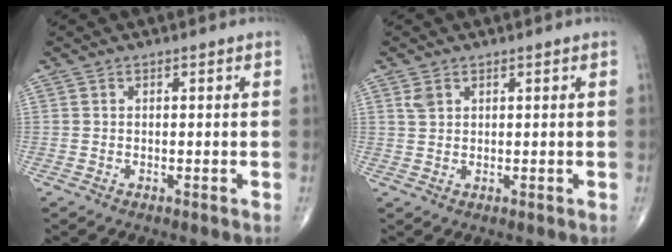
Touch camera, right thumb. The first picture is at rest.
{"total": 1.8, "force": [1.1, 1.1, 1.0], "torque": [-0.020, 0.002, 0.025]}